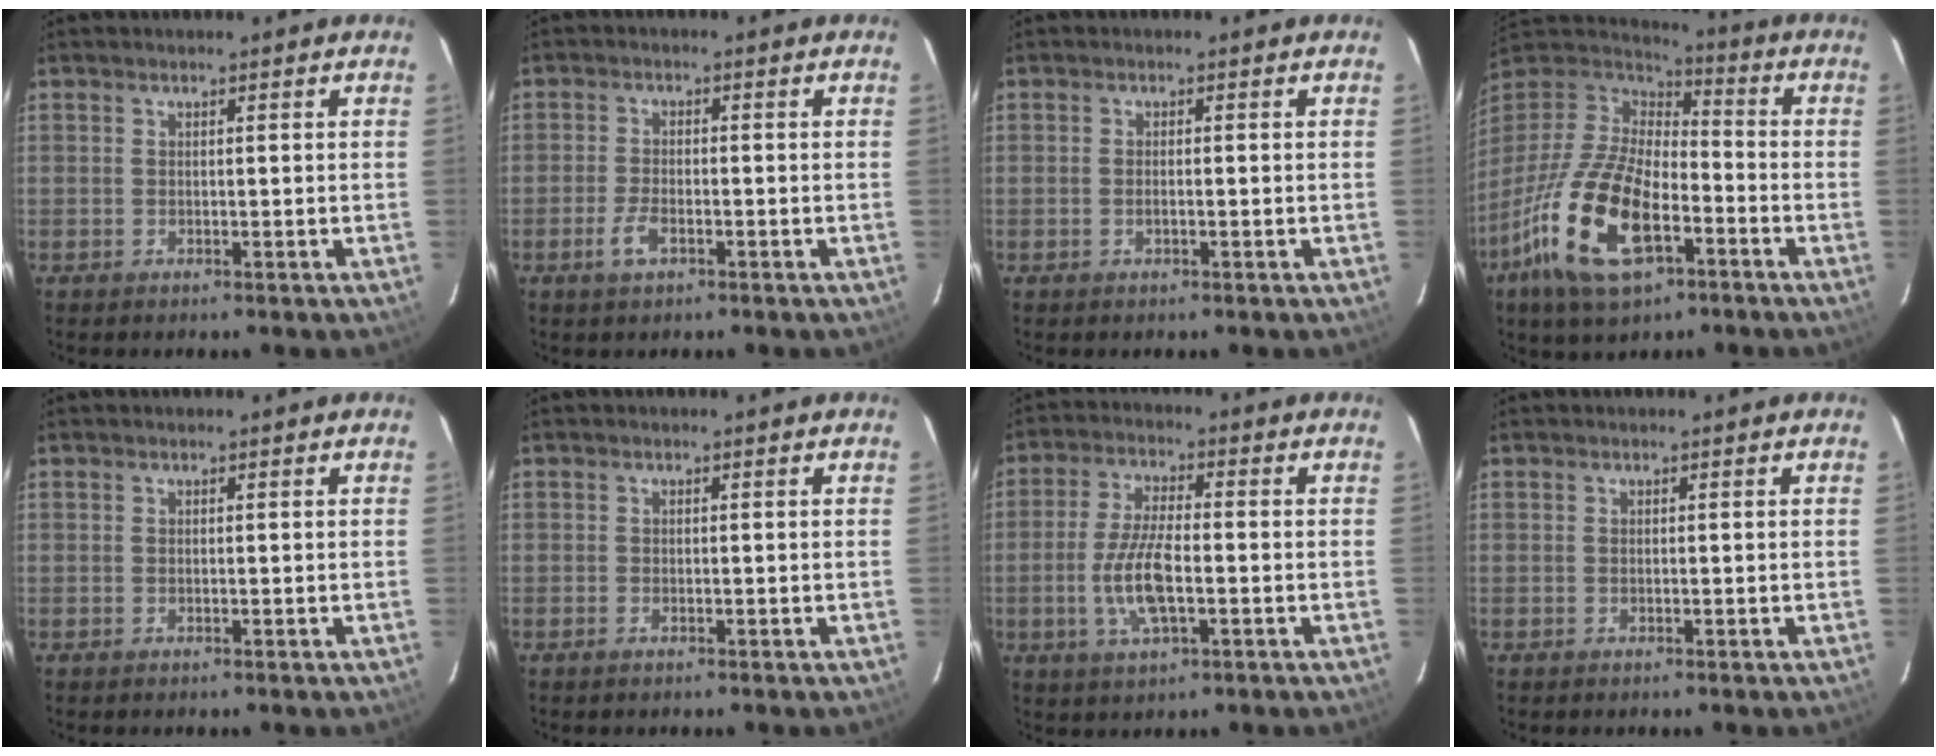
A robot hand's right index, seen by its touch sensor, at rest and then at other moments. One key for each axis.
{"total": 3.6, "fx": -1.8, "fy": 1.5, "fz": 2.7, "tx": -0.064, "ty": -0.001, "tz": -0.034}
{"total": 0.9, "fx": -0.4, "fy": 0.3, "fz": 0.7, "tx": -0.015, "ty": -0.001, "tz": -0.006}
{"total": 21.9, "fx": -10.2, "fy": 10.0, "fz": 16.6, "tx": -0.353, "ty": -0.037, "tz": -0.188}
{"total": 0.0}
{"total": 0.6, "fx": -0.4, "fy": 0.3, "fz": 0.3, "tx": -0.006, "ty": -0.001, "tz": -0.009}
{"total": 9.5, "fx": -2.3, "fy": 3.0, "fz": 8.7, "tx": -0.179, "ty": -0.003, "tz": -0.045}
{"total": 0.0}